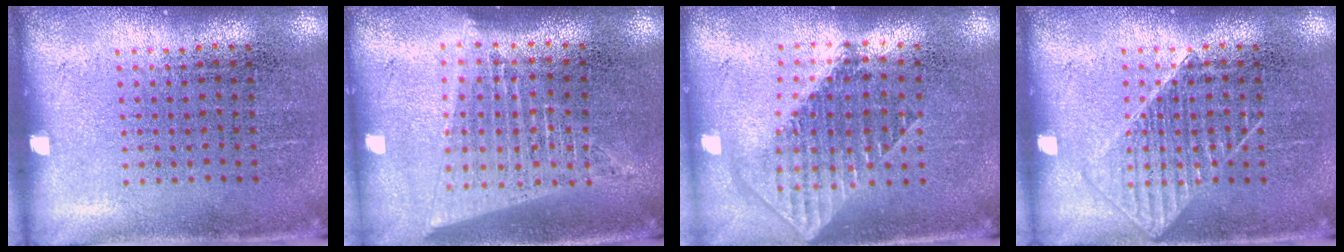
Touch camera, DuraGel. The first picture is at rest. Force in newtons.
{"total": 1.8, "press": 1.6, "slide": 0.8}
{"total": 1.8, "press": 1.5, "slide": 1.0}
{"total": 1.5, "press": 1.5, "slide": 0.3}